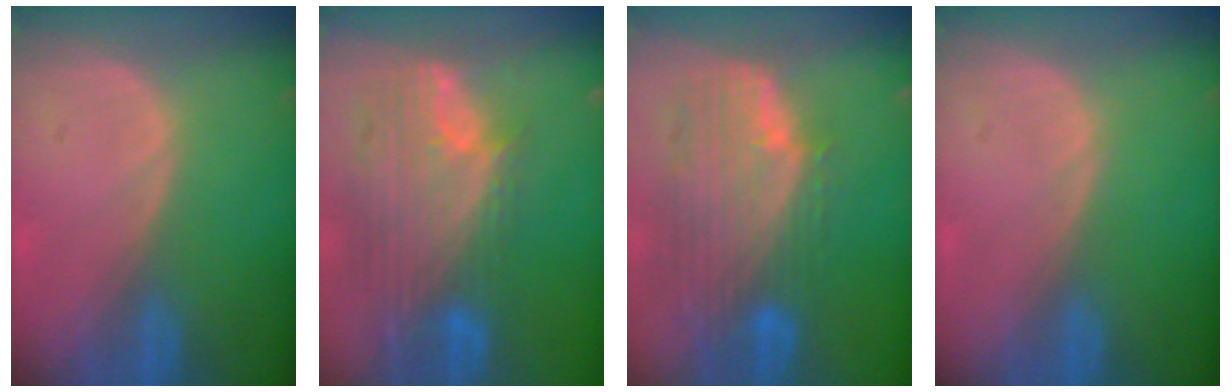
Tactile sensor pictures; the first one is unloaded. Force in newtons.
{"total": 11.9, "press": 10.0, "slide": 6.4}
{"total": 11.0, "press": 9.4, "slide": 5.6}
{"total": 0.0}